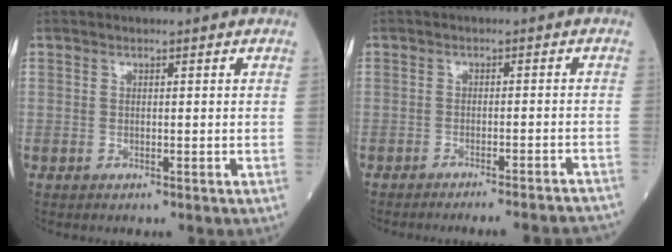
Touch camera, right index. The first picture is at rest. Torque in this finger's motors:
{"motor_torque": [0.94, -1.20, 0.21, 0.06]}